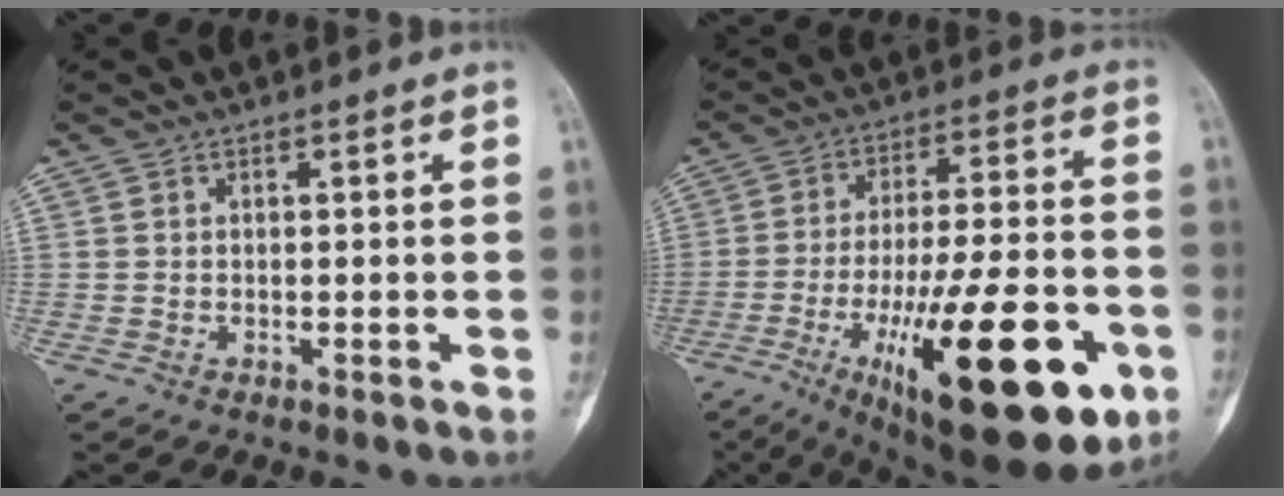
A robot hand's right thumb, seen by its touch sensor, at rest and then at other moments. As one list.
[{"total": 29.0, "force": [-10.7, 9.5, 25.2], "torque": [-0.354, 0.025, -0.147]}]